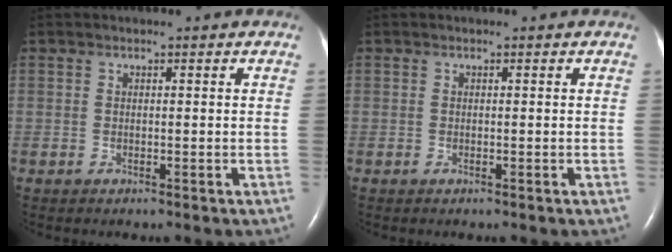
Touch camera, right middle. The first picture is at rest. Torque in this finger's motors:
{"motor_torque": [0.12, -0.05, 0.03, -0.02]}